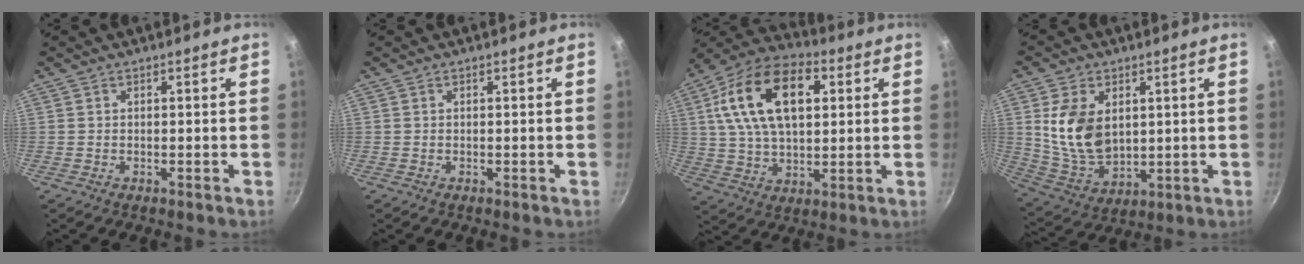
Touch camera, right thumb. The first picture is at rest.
{"total": 0.0}
{"total": 20.4, "force": [5.4, 12.0, 15.5], "torque": [-0.260, 0.008, 0.082]}
{"total": 13.1, "force": [2.7, 8.8, 9.4], "torque": [-0.162, -0.027, 0.067]}